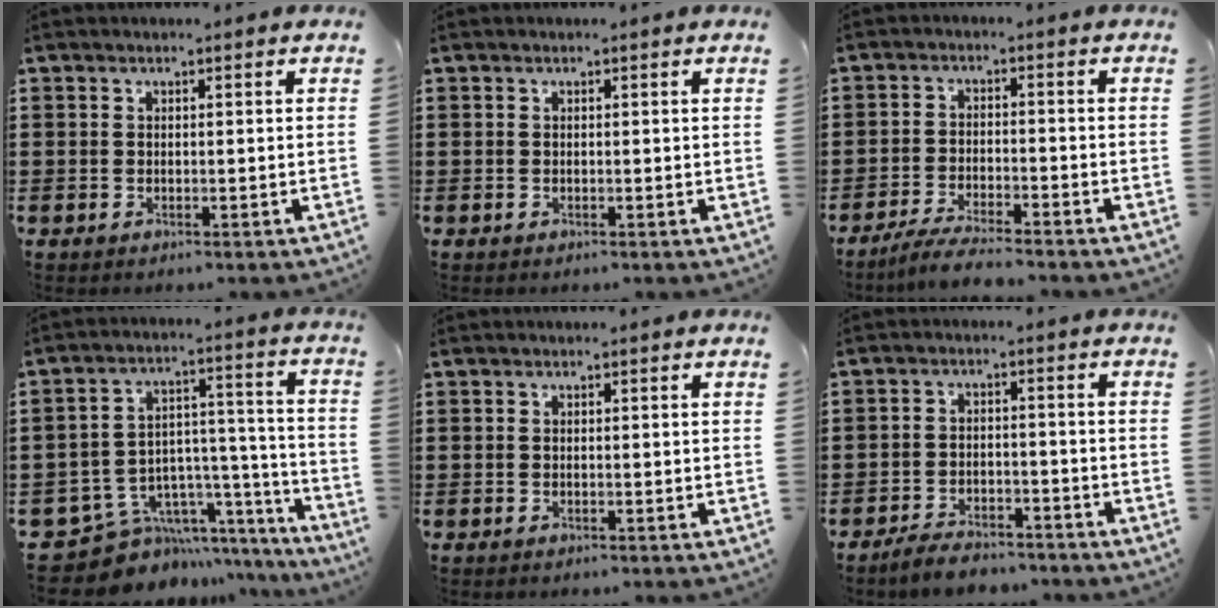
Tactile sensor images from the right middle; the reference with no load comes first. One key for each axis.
{"total": 0.0}
{"total": 4.3, "fx": -4.0, "fy": 0.0, "fz": 1.7, "tx": -0.036, "ty": -0.006, "tz": -0.078}
{"total": 8.1, "fx": -5.9, "fy": 5.4, "fz": 1.6, "tx": -0.043, "ty": 0.002, "tz": -0.102}
{"total": 0.0}
{"total": 3.8, "fx": -3.6, "fy": 0.7, "fz": 0.9, "tx": -0.023, "ty": 0.007, "tz": -0.076}